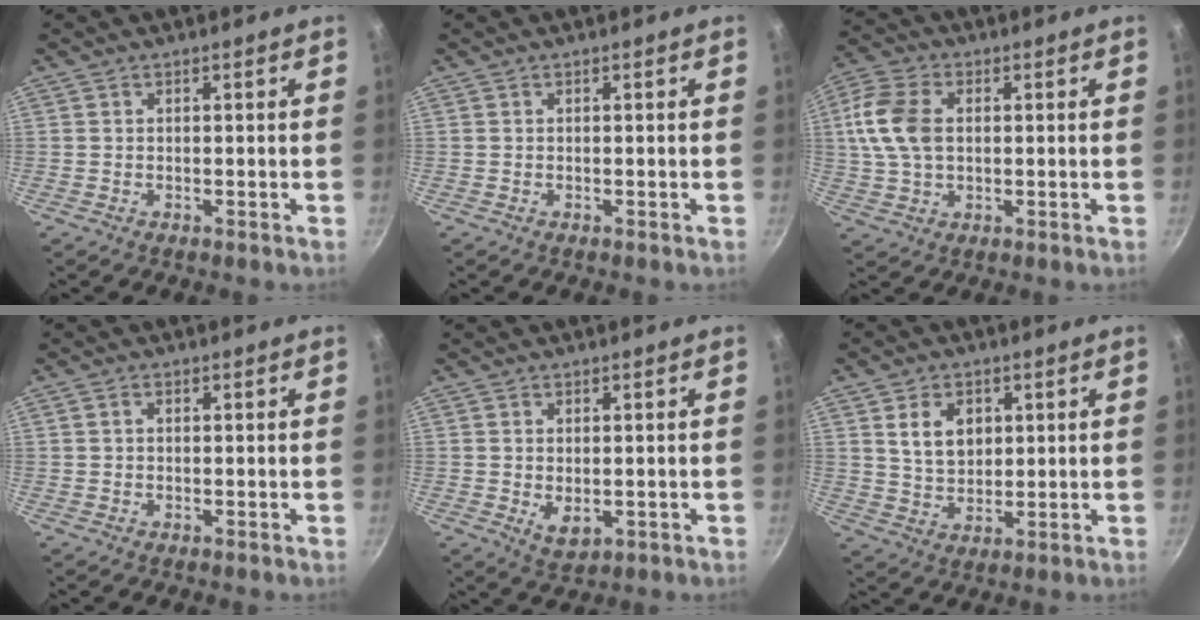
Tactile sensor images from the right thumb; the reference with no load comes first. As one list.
[{"total": 0.0}, {"total": 10.9, "force": [1.5, 7.2, 8.1], "torque": [-0.158, 0.012, 0.020]}, {"total": 1.2, "force": [0.3, 0.9, 0.7], "torque": [-0.012, 0.006, 0.004]}, {"total": 4.3, "force": [-0.3, 2.7, 3.4], "torque": [-0.055, -0.014, 0.003]}, {"total": 7.7, "force": [2.4, 5.5, 4.8], "torque": [-0.063, -0.014, 0.048]}]